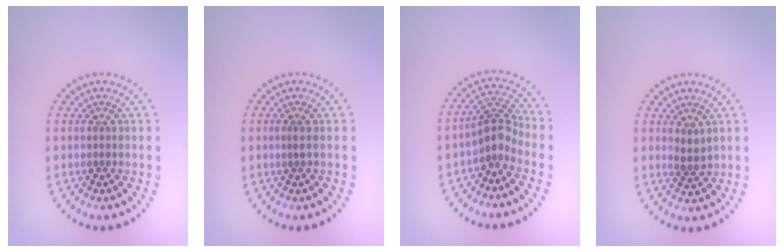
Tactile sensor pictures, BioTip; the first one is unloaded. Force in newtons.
{"total": 0.6, "press": 0.4, "slide": 0.5}
{"total": 2.9, "press": 2.1, "slide": 1.9}
{"total": 1.6, "press": 1.2, "slide": 1.0}